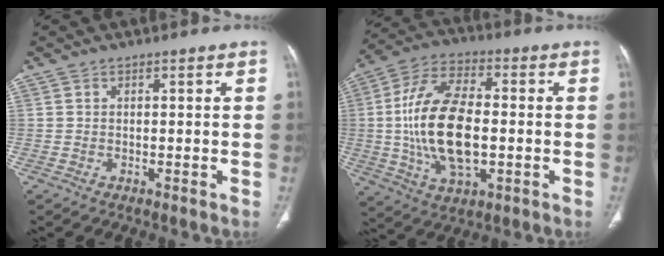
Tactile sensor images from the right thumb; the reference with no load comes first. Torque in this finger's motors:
{"motor_torque": [-0.53, 1.79, 1.56, 0.60, 0.32]}